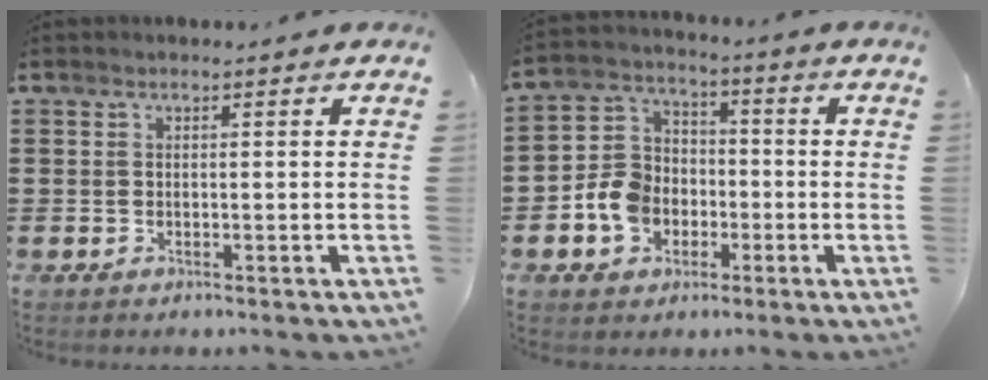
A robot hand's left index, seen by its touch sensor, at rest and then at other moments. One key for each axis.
{"total": 7.9, "fx": -2.4, "fy": 6.6, "fz": 3.5, "tx": -0.099, "ty": 0.021, "tz": -0.046}